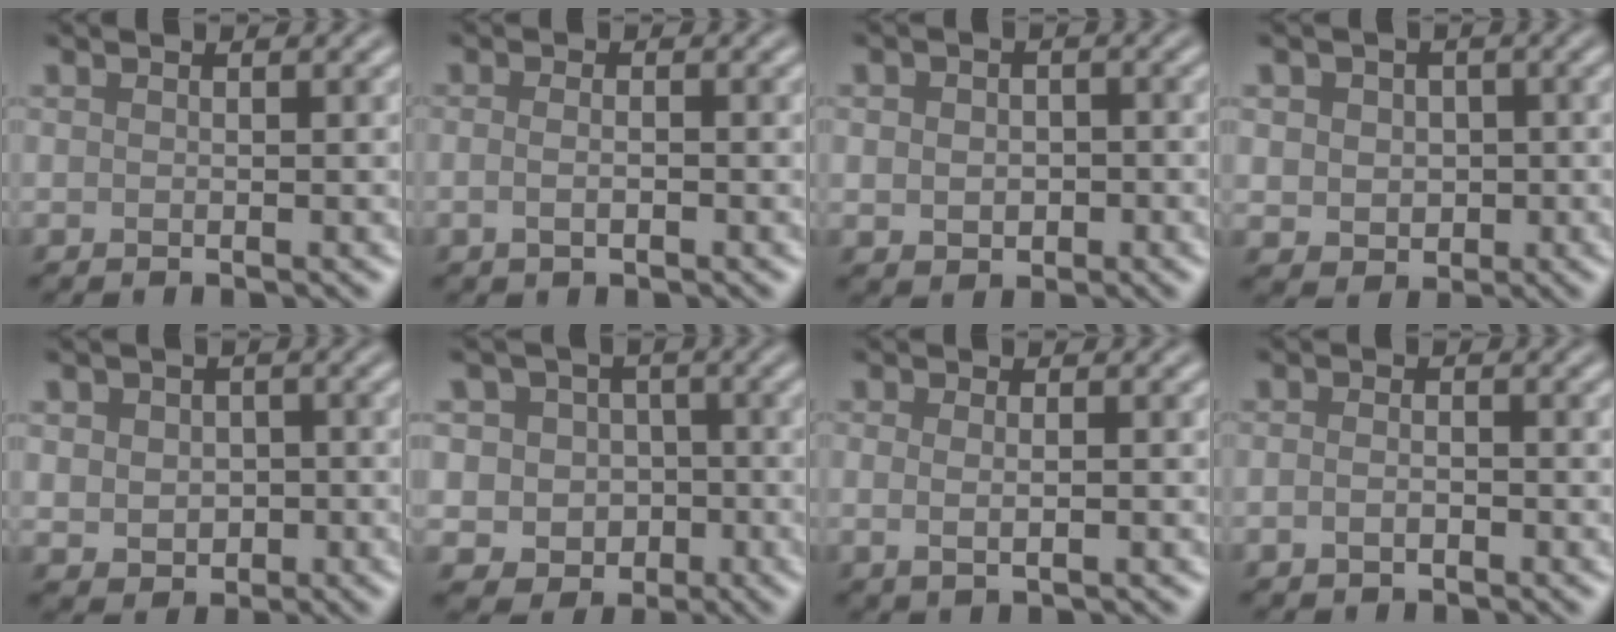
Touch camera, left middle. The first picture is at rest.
{"total": 1.5, "force": [-0.4, 0.7, 1.3], "torque": [-0.021, -0.002, -0.012]}
{"total": 2.8, "force": [-0.2, 2.3, 1.7], "torque": [-0.017, -0.005, -0.006]}
{"total": 4.1, "force": [0.4, 3.5, 2.1], "torque": [-0.033, 0.010, -0.008]}
{"total": 3.8, "force": [0.1, 3.3, 2.0], "torque": [-0.032, -0.001, -0.003]}
{"total": 5.3, "force": [-0.2, 5.0, 1.7], "torque": [-0.015, 0.016, -0.029]}
{"total": 1.7, "force": [0.2, 0.9, 1.4], "torque": [-0.021, -0.003, 0.000]}
{"total": 1.5, "force": [-0.6, 0.9, 1.0], "torque": [-0.020, 0.000, -0.015]}